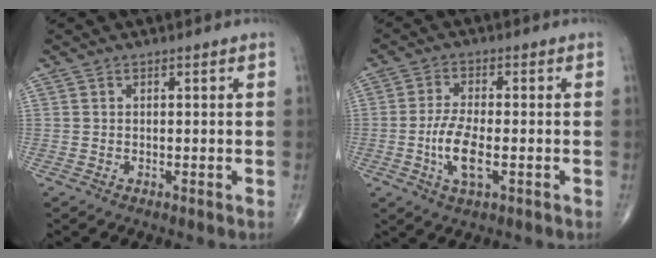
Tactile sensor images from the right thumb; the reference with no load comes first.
{"total": 7.3, "force": [-1.8, 2.7, 6.5], "torque": [-0.137, 0.002, -0.034]}